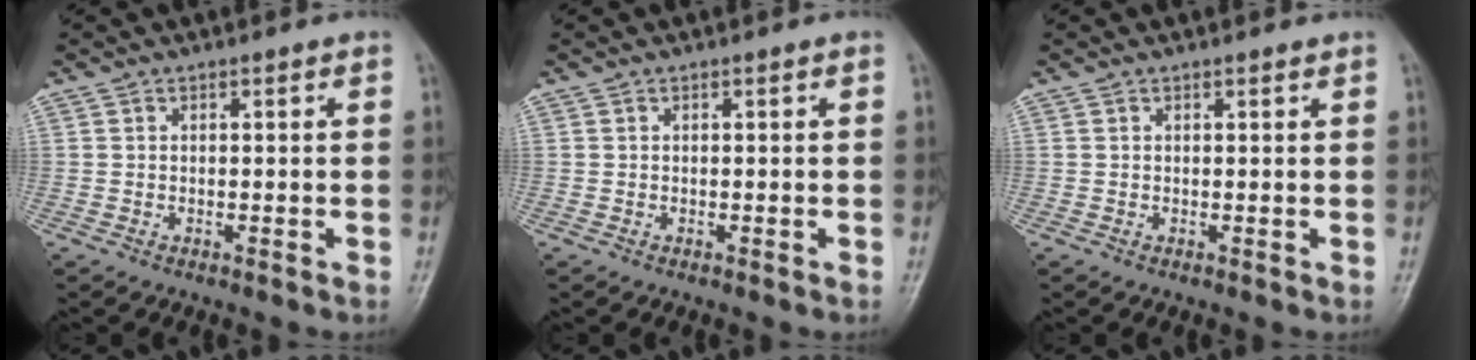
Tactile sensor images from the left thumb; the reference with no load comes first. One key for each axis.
{"total": 0.0}
{"total": 0.5, "fx": 0.5, "fy": 0.1, "fz": 0.2, "tx": -0.006, "ty": -0.002, "tz": 0.005}